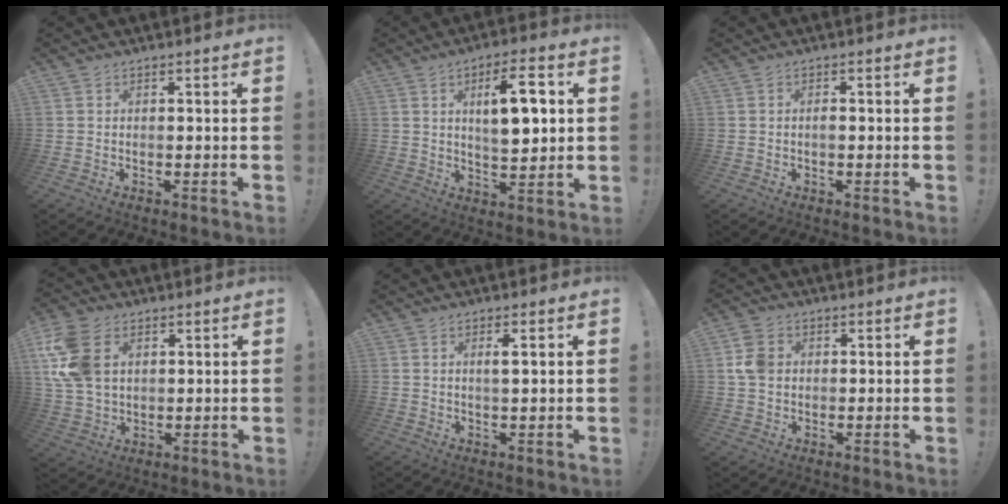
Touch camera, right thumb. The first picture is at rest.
{"total": 12.1, "force": [2.9, 4.6, 10.8], "torque": [-0.153, -0.002, 0.043]}
{"total": 1.0, "force": [-0.5, 0.4, 0.8], "torque": [-0.015, 0.002, -0.009]}
{"total": 14.3, "force": [4.5, 9.9, 9.3], "torque": [-0.198, -0.003, 0.092]}
{"total": 2.3, "force": [0.7, 0.0, 2.2], "torque": [-0.031, -0.007, 0.006]}
{"total": 7.0, "force": [0.9, 5.7, 4.1], "torque": [-0.082, 0.013, 0.021]}